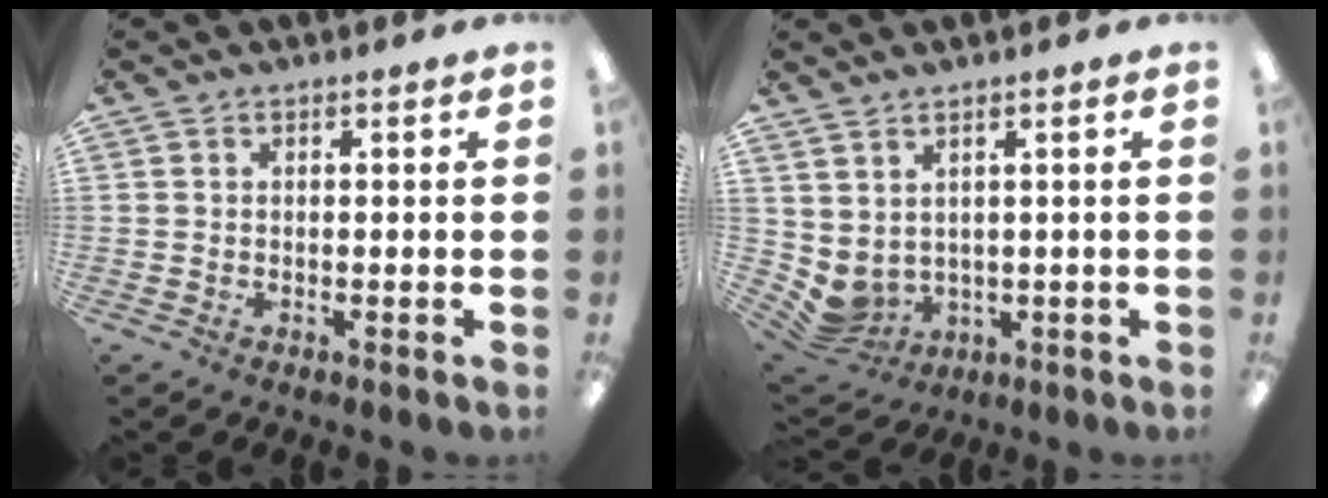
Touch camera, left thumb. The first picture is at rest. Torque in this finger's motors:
{"motor_torque": [0.65, 0.70, 0.48, -0.60, 0.00]}